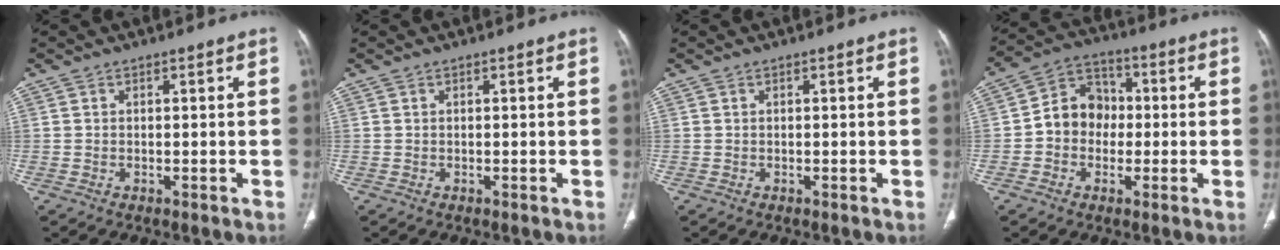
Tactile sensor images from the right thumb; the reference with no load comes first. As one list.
[{"total": 0.0}, {"total": 0.0}, {"total": 9.4, "force": [-0.7, 8.0, 4.8], "torque": [-0.050, 0.033, -0.027]}]